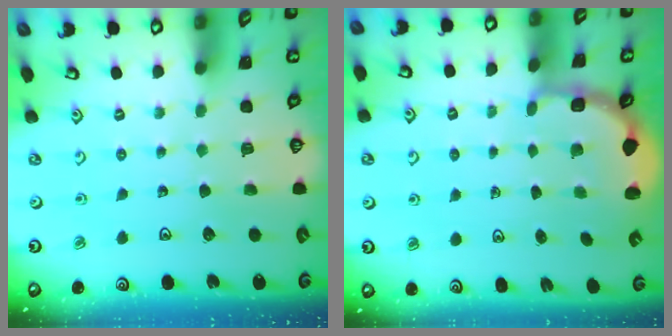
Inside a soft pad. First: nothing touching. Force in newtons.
{"total": 2.8, "press": 2.5, "slide": 1.4}